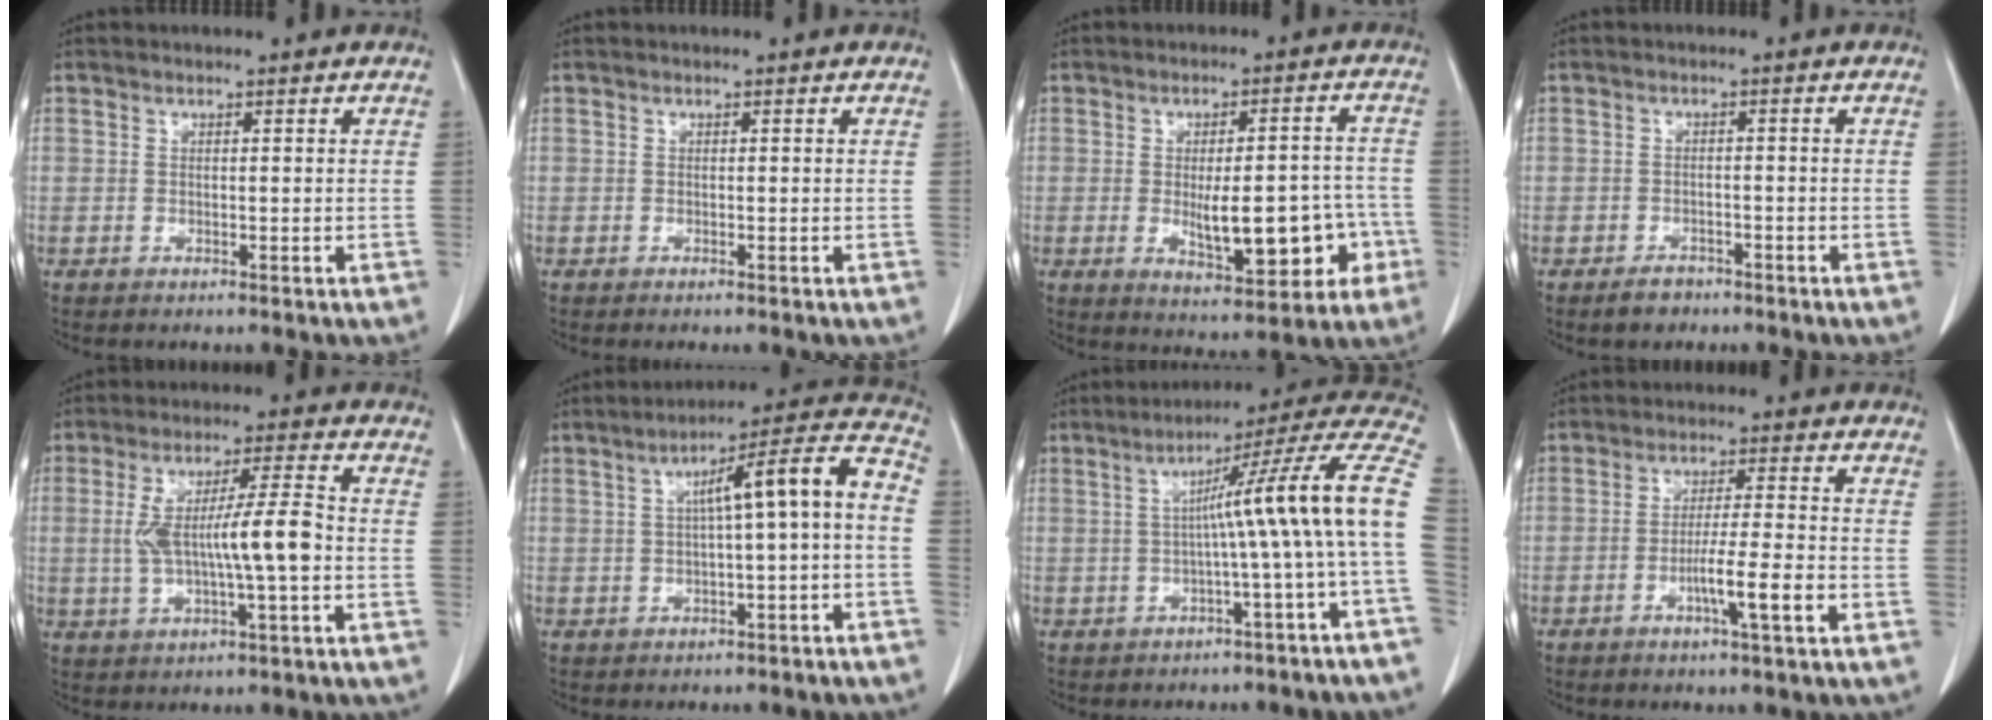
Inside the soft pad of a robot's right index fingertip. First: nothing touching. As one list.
[{"total": 0.0}, {"total": 12.1, "force": [-2.9, 4.4, 11.0], "torque": [-0.146, 0.015, -0.026]}, {"total": 2.6, "force": [-2.0, 1.5, 0.8], "torque": [-0.016, 0.002, -0.026]}, {"total": 10.0, "force": [-0.8, 1.0, 9.9], "torque": [-0.187, 0.015, -0.015]}, {"total": 10.7, "force": [-0.2, 0.7, 10.7], "torque": [-0.150, 0.039, -0.004]}, {"total": 14.9, "force": [-0.5, -1.7, 14.8], "torque": [-0.184, 0.035, -0.020]}, {"total": 6.4, "force": [-2.6, -0.4, 5.9], "torque": [-0.100, -0.007, -0.047]}]